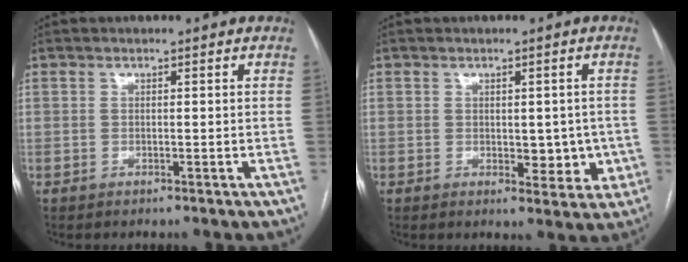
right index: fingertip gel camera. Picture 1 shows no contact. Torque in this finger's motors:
{"motor_torque": [0.16, 0.20, 0.08, 0.03]}